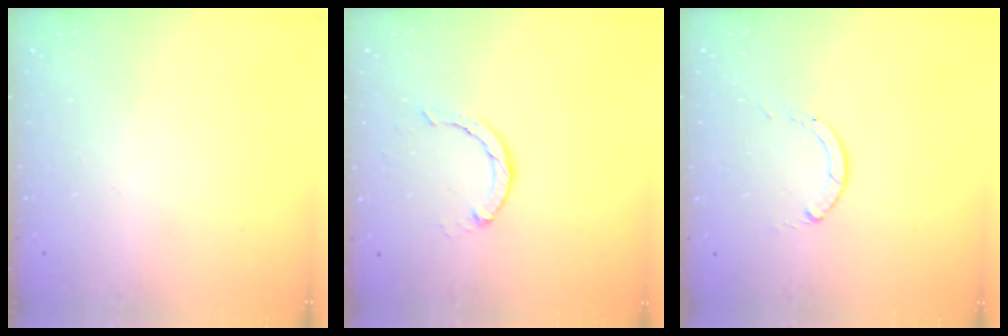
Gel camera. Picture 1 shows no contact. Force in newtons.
{"total": 2.3, "press": 2.3, "slide": 0.2}
{"total": 0.0}